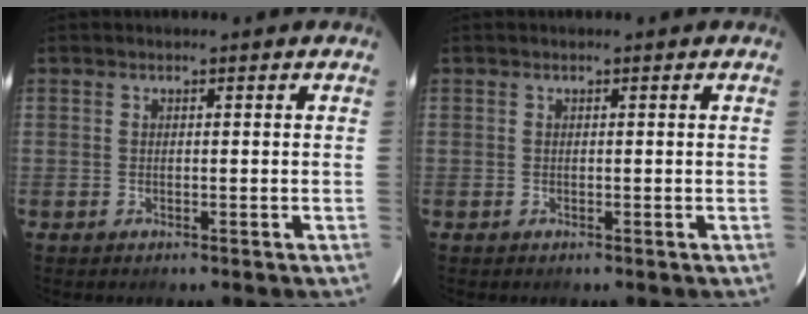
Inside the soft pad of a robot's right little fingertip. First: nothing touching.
{"total": 0.0}